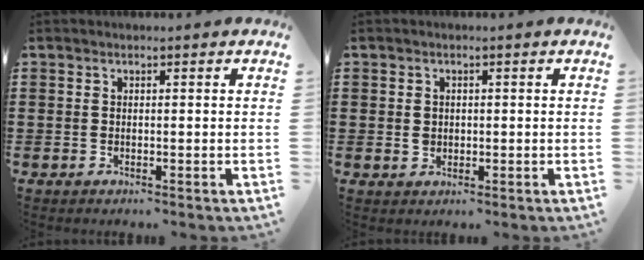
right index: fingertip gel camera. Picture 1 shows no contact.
{"total": 1.6, "force": [0.1, 1.4, 0.7], "torque": [-0.017, 0.008, 0.001]}